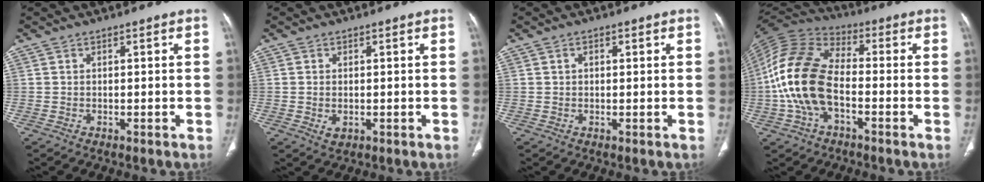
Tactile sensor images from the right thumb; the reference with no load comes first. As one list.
[{"total": 2.0, "force": [-0.4, 1.3, 1.5], "torque": [-0.029, -0.002, -0.001]}, {"total": 1.0, "force": [0.4, 0.7, 0.6], "torque": [-0.009, 0.001, 0.005]}, {"total": 16.4, "force": [-3.0, 9.3, 13.2], "torque": [-0.279, 0.032, -0.063]}]